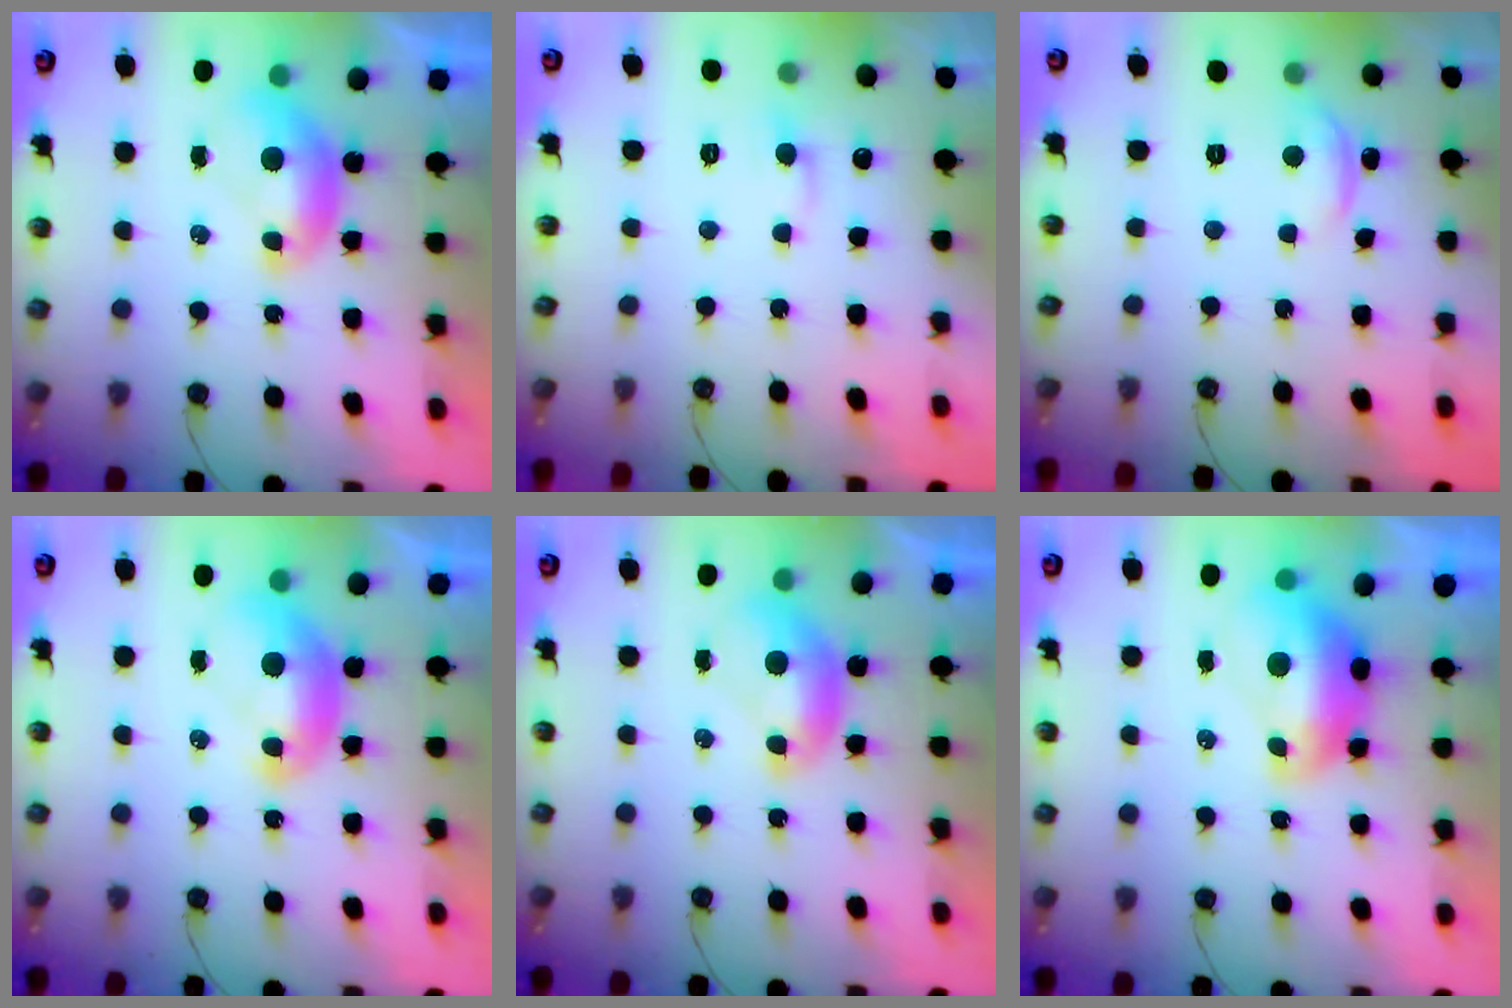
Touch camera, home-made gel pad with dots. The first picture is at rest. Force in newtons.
{"total": 0.6, "press": 0.0, "slide": 0.6}
{"total": 1.0, "press": 0.7, "slide": 0.7}
{"total": 1.2, "press": 1.1, "slide": 0.6}
{"total": 0.0}
{"total": 2.8, "press": 2.7, "slide": 0.7}